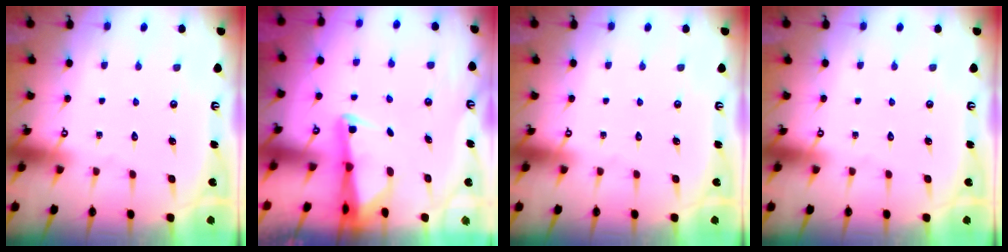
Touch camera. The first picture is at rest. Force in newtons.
{"total": 2.6, "press": 2.5, "slide": 0.5}
{"total": 0.0}
{"total": 0.0}